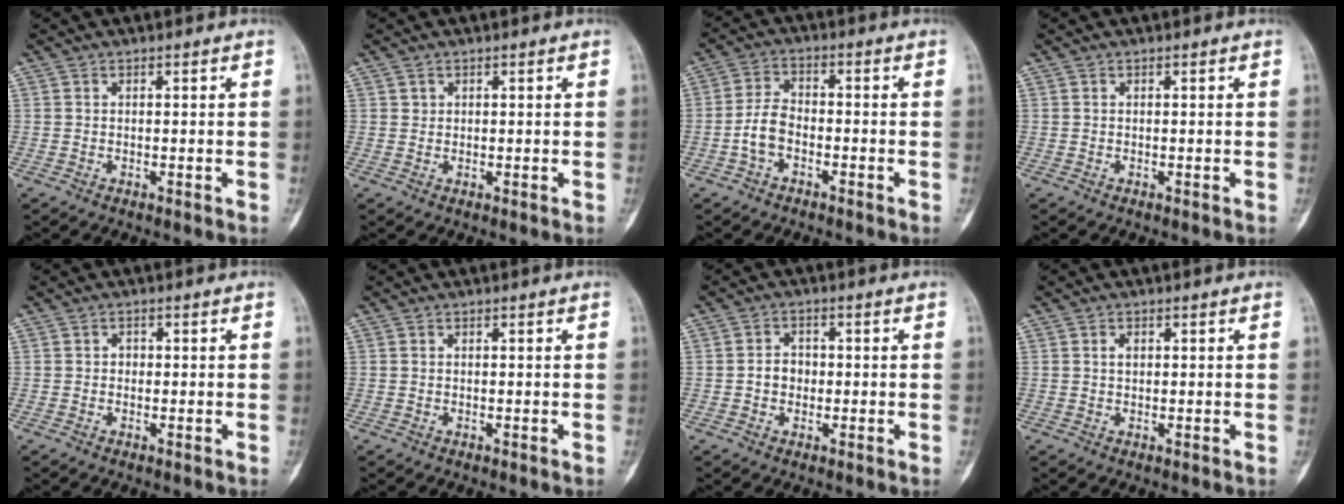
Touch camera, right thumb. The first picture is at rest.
{"total": 0.8, "force": [0.4, 0.6, 0.1], "torque": [0.009, 0.001, 0.005]}
{"total": 5.3, "force": [-2.1, 3.3, 3.7], "torque": [-0.070, 0.024, -0.048]}
{"total": 0.0}
{"total": 1.0, "force": [0.0, 0.9, 0.5], "torque": [0.002, 0.004, -0.005]}
{"total": 0.0}
{"total": 3.5, "force": [-0.4, 2.9, 1.8], "torque": [-0.015, 0.011, -0.012]}
{"total": 1.3, "force": [0.4, 0.9, 0.9], "torque": [-0.010, 0.001, 0.006]}